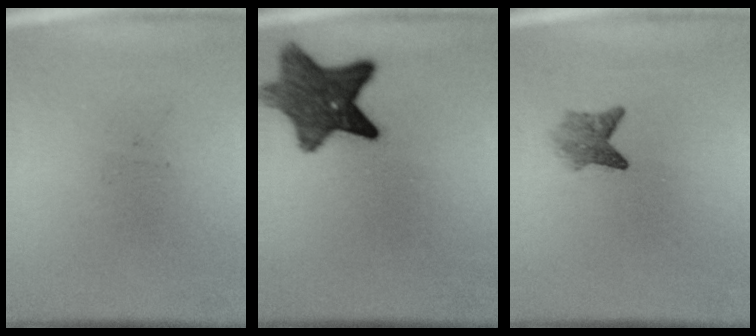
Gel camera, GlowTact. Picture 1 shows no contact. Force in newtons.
{"total": 9.7}
{"total": 2.6}